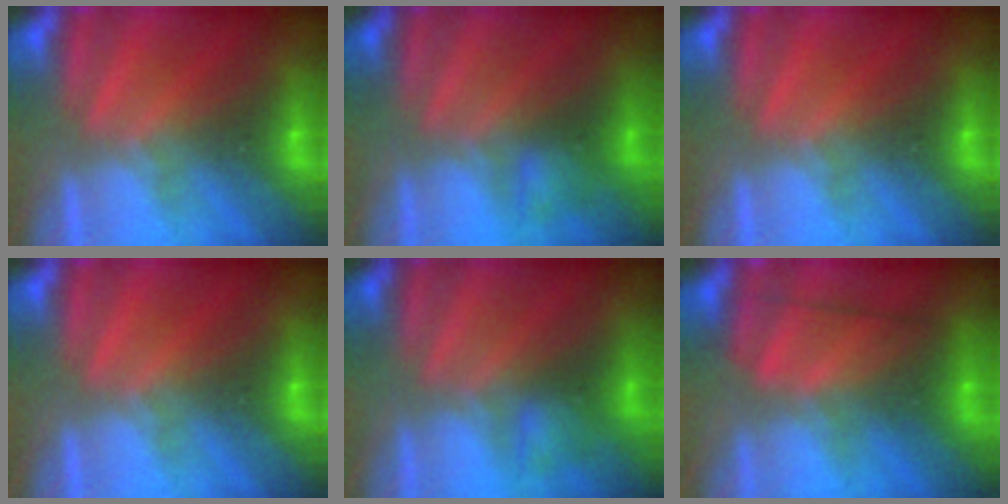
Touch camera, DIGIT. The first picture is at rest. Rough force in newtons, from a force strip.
{"total": 1.9}
{"total": 0.0}
{"total": 0.0}
{"total": 1.9}
{"total": 2.6}